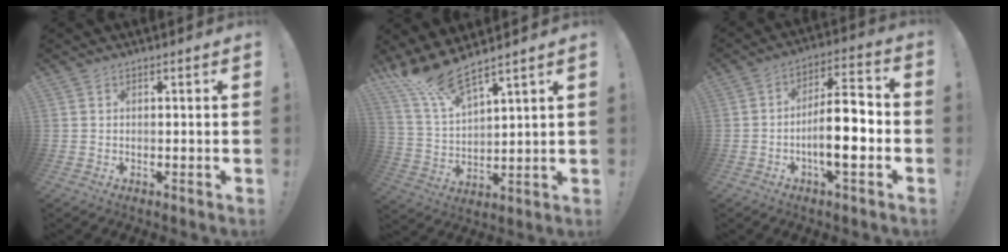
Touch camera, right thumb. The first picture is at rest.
{"total": 11.2, "force": [10.0, 1.6, 4.9], "torque": [-0.110, -0.059, 0.180]}
{"total": 14.1, "force": [-4.0, 4.2, 12.9], "torque": [-0.217, 0.014, -0.071]}